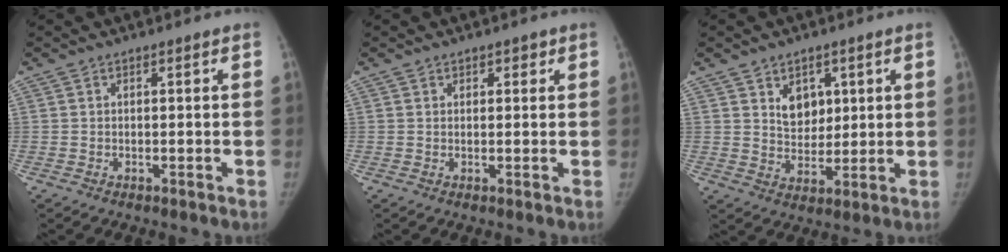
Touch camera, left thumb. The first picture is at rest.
{"total": 1.4, "force": [0.9, 0.9, 0.5], "torque": [0.009, -0.003, 0.008]}
{"total": 6.5, "force": [2.6, 4.7, 3.6], "torque": [-0.026, -0.020, 0.048]}